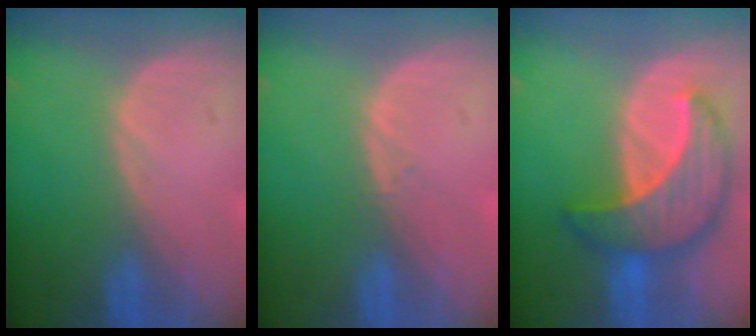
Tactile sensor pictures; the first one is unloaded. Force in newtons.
{"total": 0.6, "press": 0.5, "slide": 0.4}
{"total": 9.5, "press": 9.5, "slide": 0.7}